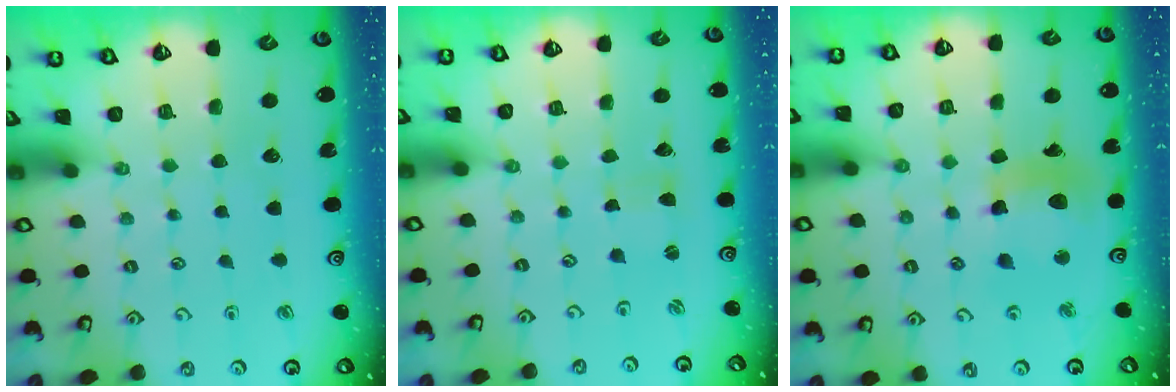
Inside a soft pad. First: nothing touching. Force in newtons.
{"total": 1.7, "press": 1.6, "slide": 0.3}
{"total": 13.3, "press": 13.2, "slide": 1.8}